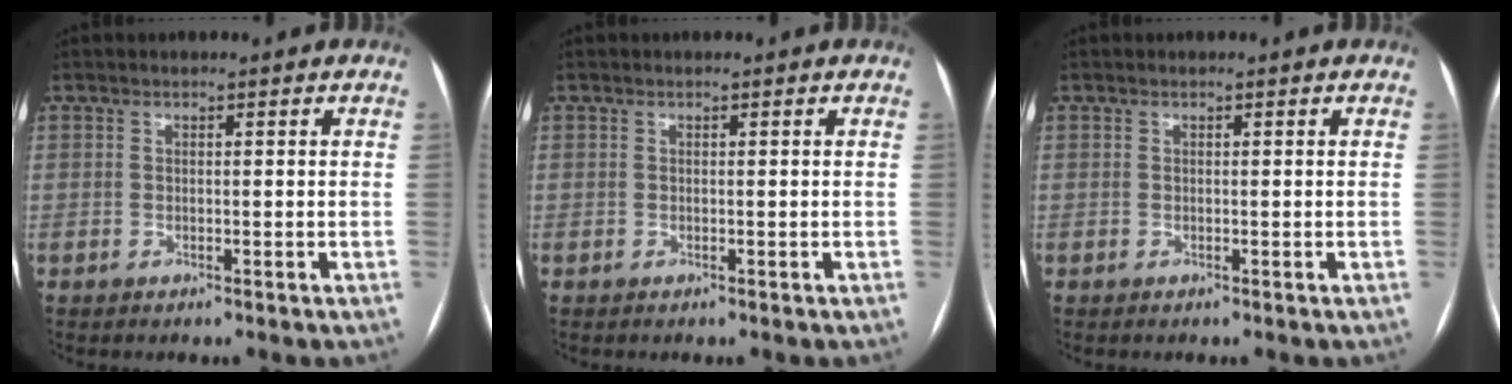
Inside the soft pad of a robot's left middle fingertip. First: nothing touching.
{"total": 0.0}
{"total": 0.0}